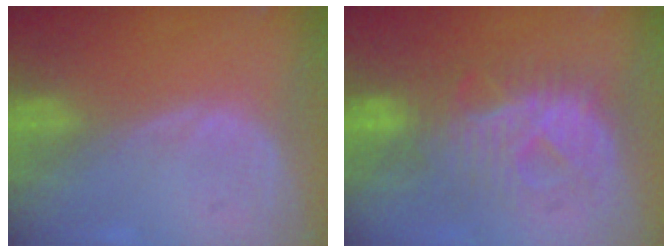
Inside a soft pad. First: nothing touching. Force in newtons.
{"total": 9.1, "press": 9.1, "slide": 0.5}